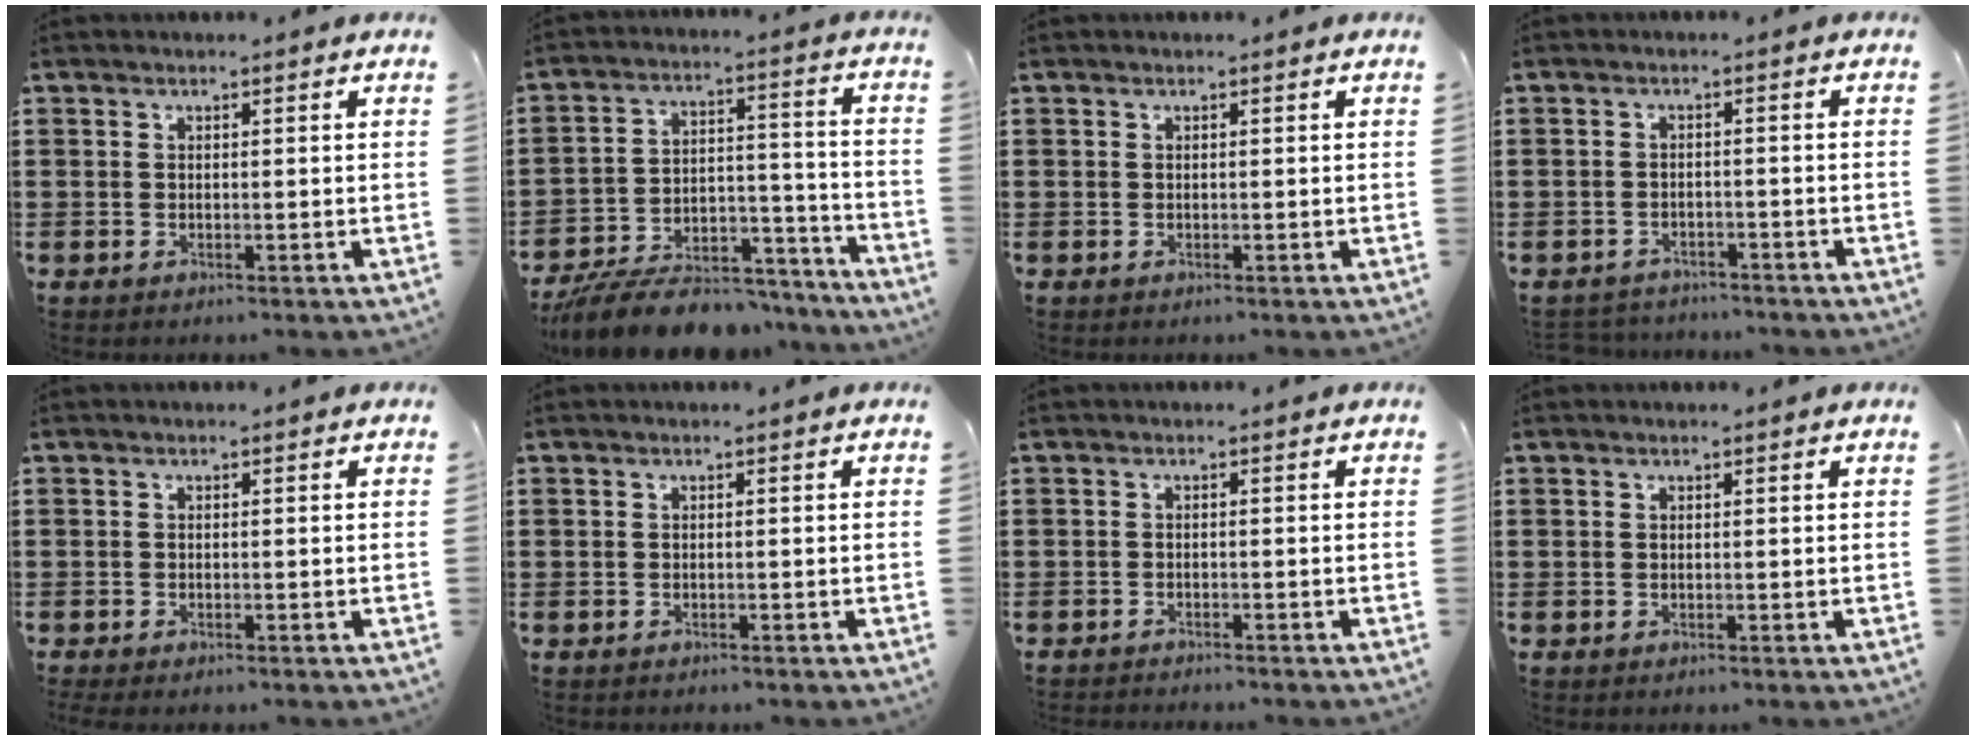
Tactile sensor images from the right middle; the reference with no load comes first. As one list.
[{"total": 10.5, "force": [-9.4, 2.8, 3.8], "torque": [-0.059, 0.040, -0.176]}, {"total": 0.0}, {"total": 2.2, "force": [-2.1, 0.5, -0.2], "torque": [-0.004, 0.001, -0.048]}, {"total": 0.7, "force": [-0.6, 0.2, 0.2], "torque": [-0.006, -0.002, -0.012]}, {"total": 0.7, "force": [-0.5, 0.5, -0.1], "torque": [0.002, 0.005, -0.013]}, {"total": 1.1, "force": [-1.1, 0.0, 0.0], "torque": [-0.003, 0.003, -0.024]}, {"total": 0.0}]